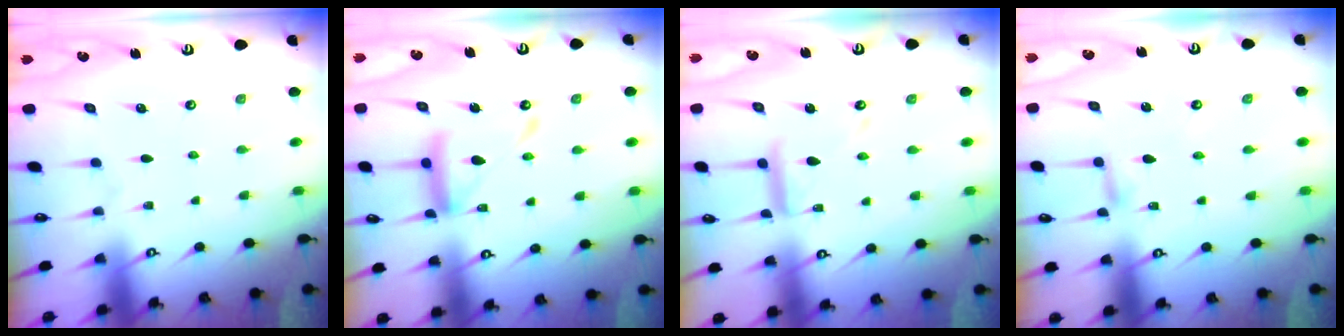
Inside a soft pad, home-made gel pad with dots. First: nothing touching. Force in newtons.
{"total": 13.8, "press": 13.7, "slide": 1.2}
{"total": 9.0, "press": 9.0, "slide": 0.5}
{"total": 2.7, "press": 2.7, "slide": 0.3}